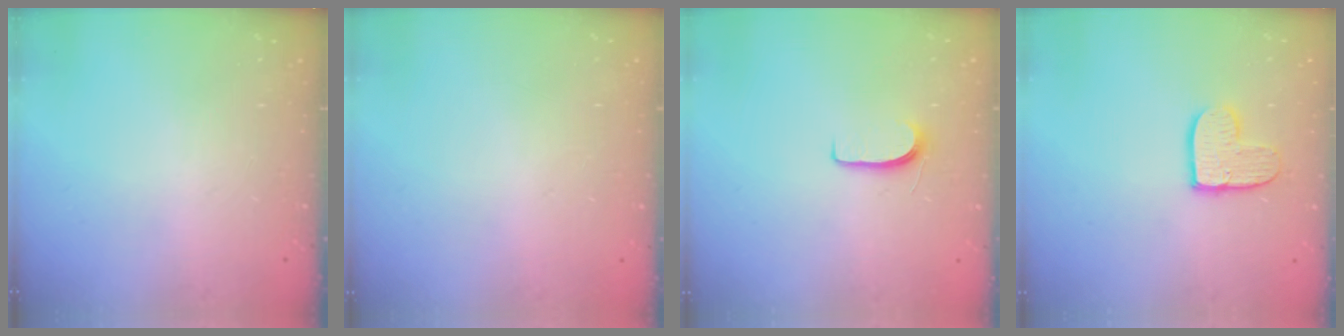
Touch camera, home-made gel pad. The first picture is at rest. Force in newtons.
{"total": 0.0}
{"total": 5.4, "press": 5.4, "slide": 0.6}
{"total": 9.4, "press": 9.3, "slide": 0.7}